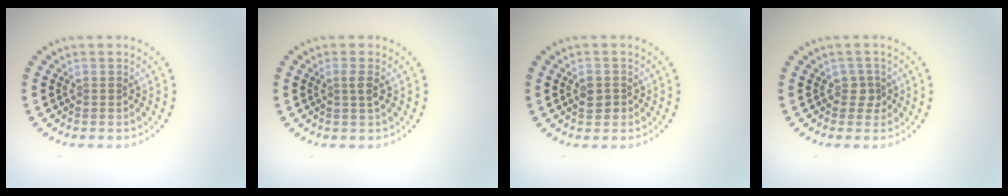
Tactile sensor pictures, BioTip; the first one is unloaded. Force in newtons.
{"total": 1.2, "press": 1.0, "slide": 0.8}
{"total": 1.7, "press": 1.6, "slide": 0.3}
{"total": 1.3, "press": 1.0, "slide": 0.8}